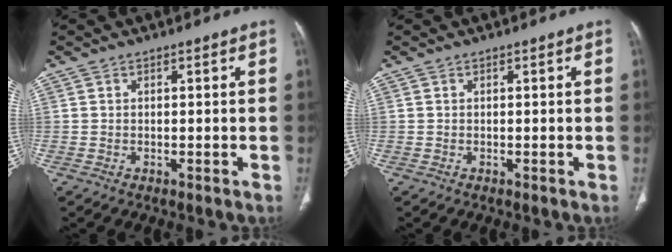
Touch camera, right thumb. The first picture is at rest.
{"total": 0.0}